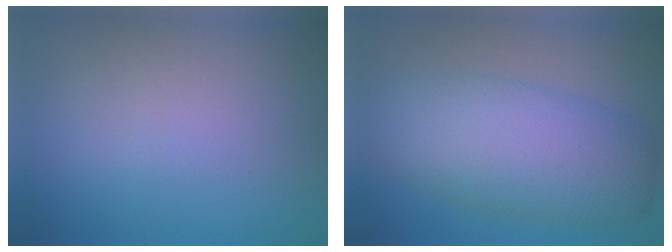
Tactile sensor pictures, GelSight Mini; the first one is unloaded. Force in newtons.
{"total": 7.5, "press": 7.5, "slide": 0.2}